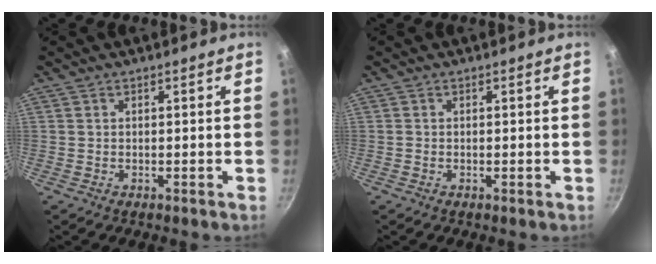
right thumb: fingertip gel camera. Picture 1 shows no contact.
{"total": 0.0}